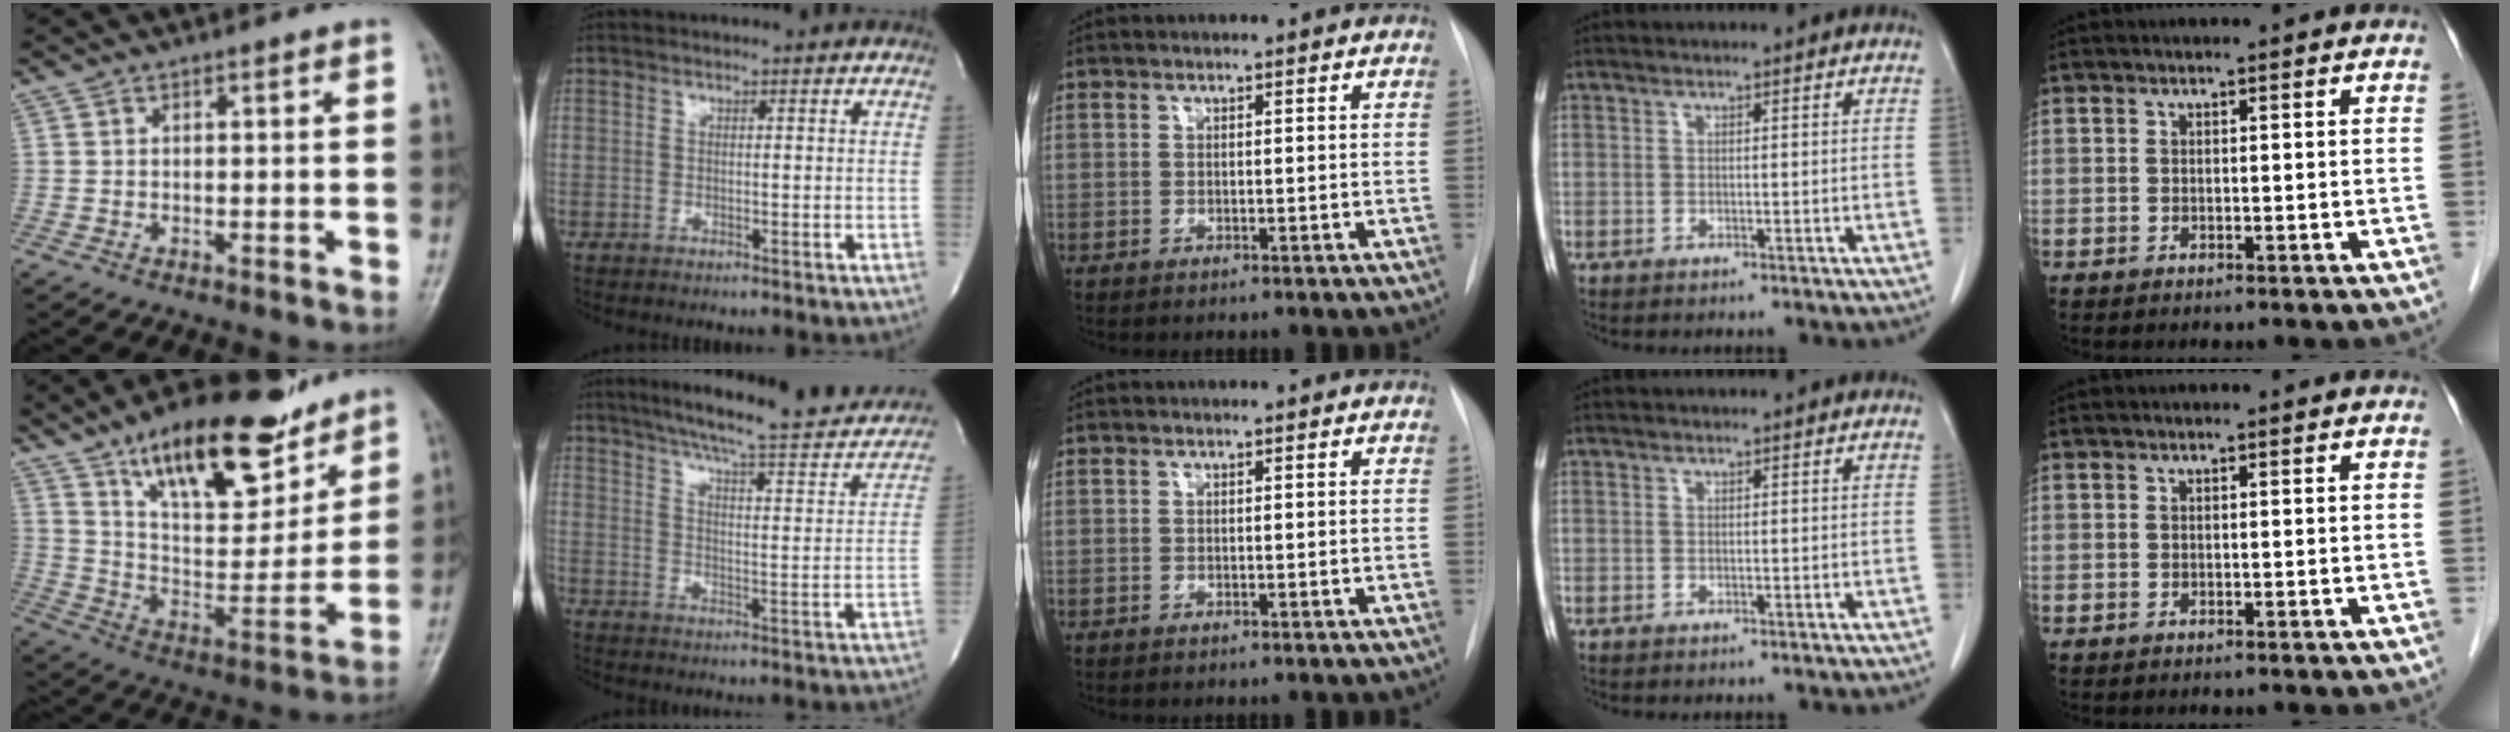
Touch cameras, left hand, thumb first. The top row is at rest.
{"thumb": {"total": 22.5, "force": [15.2, 8.6, 14.1], "torque": [-0.174, -0.068, 0.256]}, "index": {"total": 23.0, "force": [19.9, 3.0, 11.1], "torque": [-0.160, -0.035, 0.247]}}